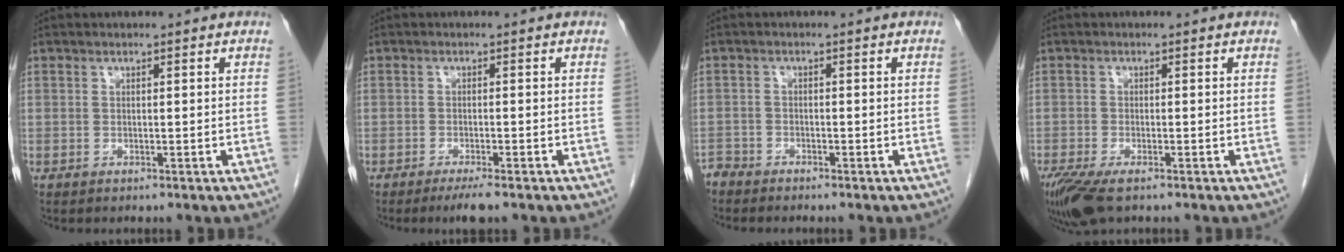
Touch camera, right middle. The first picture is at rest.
{"total": 3.0, "force": [-2.2, 0.2, 2.1], "torque": [-0.033, -0.006, -0.036]}
{"total": 2.1, "force": [-2.0, 0.3, -0.4], "torque": [0.009, -0.006, -0.041]}
{"total": 6.6, "force": [-4.4, 1.9, 4.5], "torque": [-0.086, -0.019, -0.079]}